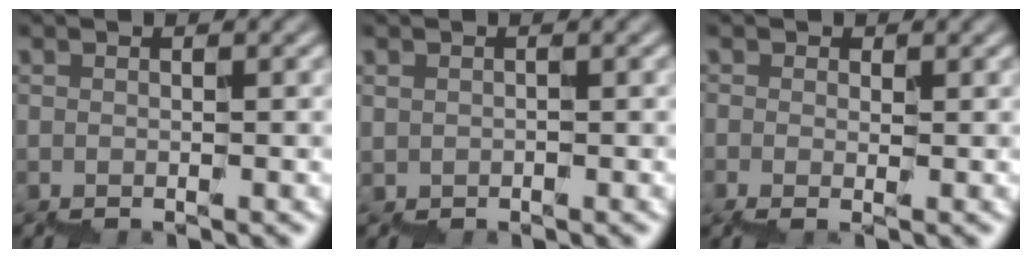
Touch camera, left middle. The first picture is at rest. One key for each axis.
{"total": 1.1, "fx": 0.1, "fy": -0.2, "fz": -1.1, "tx": 0.014, "ty": 0.000, "tz": 0.011}
{"total": 0.6, "fx": 0.6, "fy": 0.0, "fz": 0.2, "tx": -0.009, "ty": 0.003, "tz": 0.009}